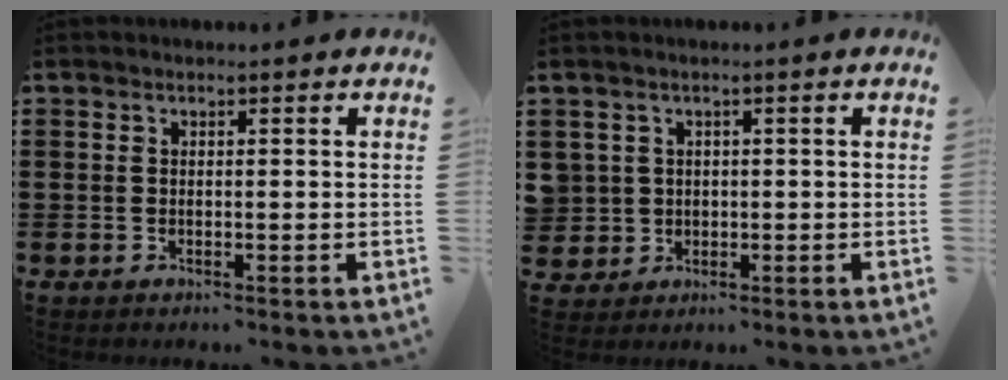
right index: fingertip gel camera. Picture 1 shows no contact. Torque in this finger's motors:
{"motor_torque": [1.10, 1.04, 0.24, 0.03]}